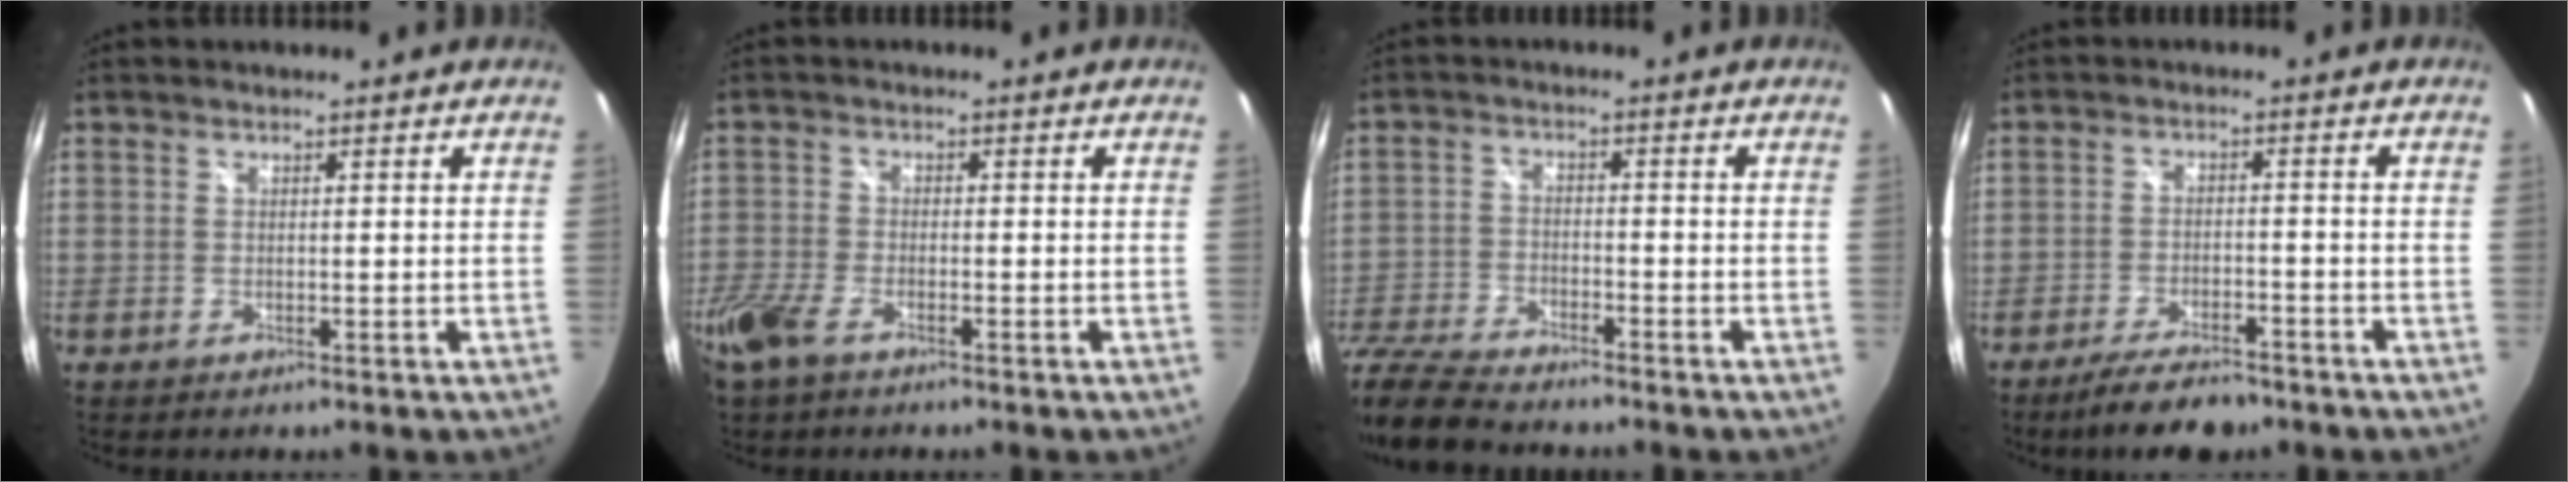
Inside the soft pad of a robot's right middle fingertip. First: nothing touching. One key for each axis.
{"total": 6.9, "fx": -4.6, "fy": 2.9, "fz": 4.2, "tx": -0.113, "ty": -0.014, "tz": -0.096}
{"total": 13.7, "fx": -11.6, "fy": 3.4, "fz": 6.4, "tx": -0.165, "ty": -0.030, "tz": -0.225}
{"total": 8.7, "fx": -7.2, "fy": 2.2, "fz": 4.4, "tx": -0.097, "ty": -0.015, "tz": -0.117}